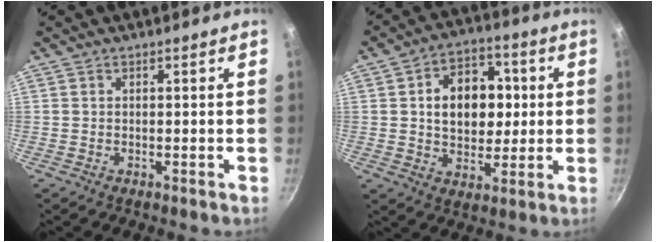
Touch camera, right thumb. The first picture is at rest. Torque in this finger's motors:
{"motor_torque": [-0.16, 0.57, 0.28, 0.36, 0.26]}